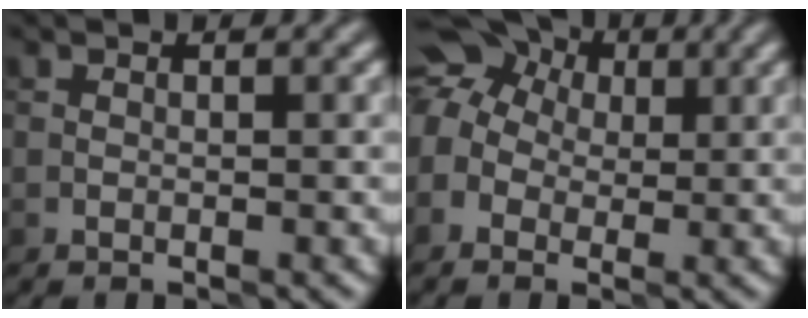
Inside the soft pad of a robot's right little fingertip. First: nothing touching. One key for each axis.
{"total": 10.0, "fx": 2.3, "fy": 8.3, "fz": 5.2, "tx": -0.100, "ty": 0.040, "tz": -0.008}